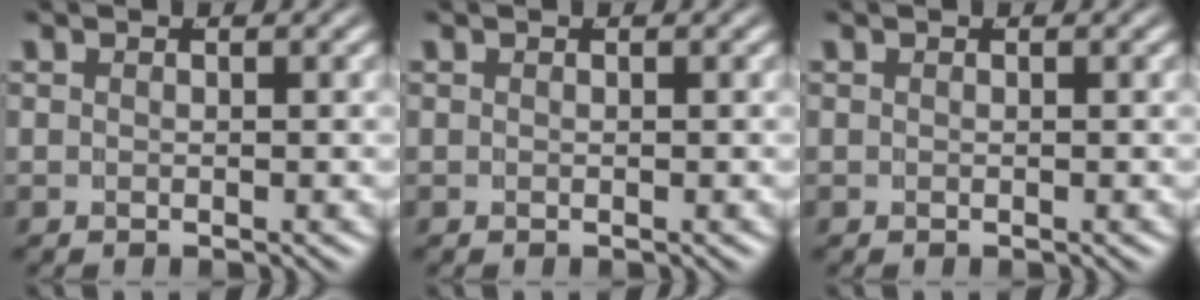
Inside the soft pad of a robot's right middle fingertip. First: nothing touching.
{"total": 0.0}
{"total": 0.0}